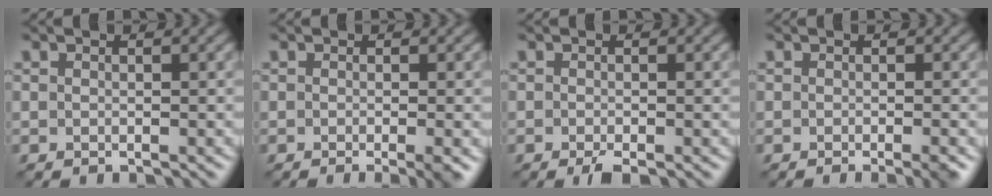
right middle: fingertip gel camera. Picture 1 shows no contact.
{"total": 2.2, "force": [-0.9, 0.3, 2.0], "torque": [-0.029, -0.008, -0.015]}
{"total": 1.5, "force": [-1.0, 0.2, 1.1], "torque": [-0.025, -0.004, -0.019]}
{"total": 2.1, "force": [-1.1, 0.3, 1.7], "torque": [-0.017, -0.004, -0.015]}